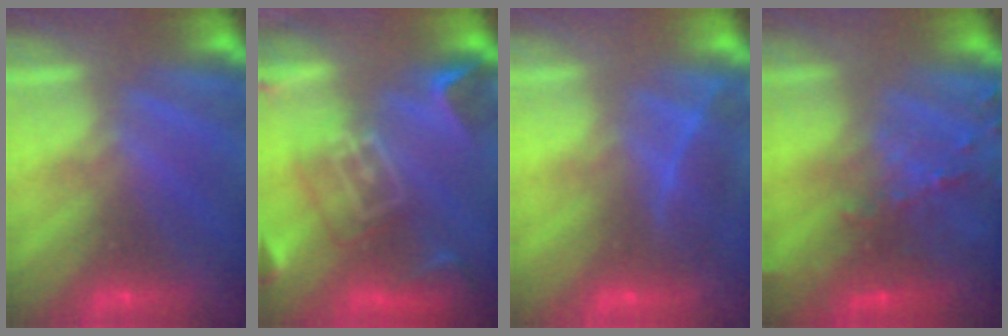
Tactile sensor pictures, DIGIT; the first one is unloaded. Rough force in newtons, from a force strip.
{"total": 7.7}
{"total": 1.9}
{"total": 7.2}